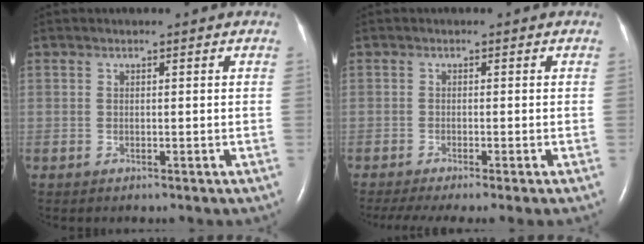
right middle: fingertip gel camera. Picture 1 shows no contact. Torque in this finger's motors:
{"motor_torque": [0.23, -0.22, 0.06, 0.07]}